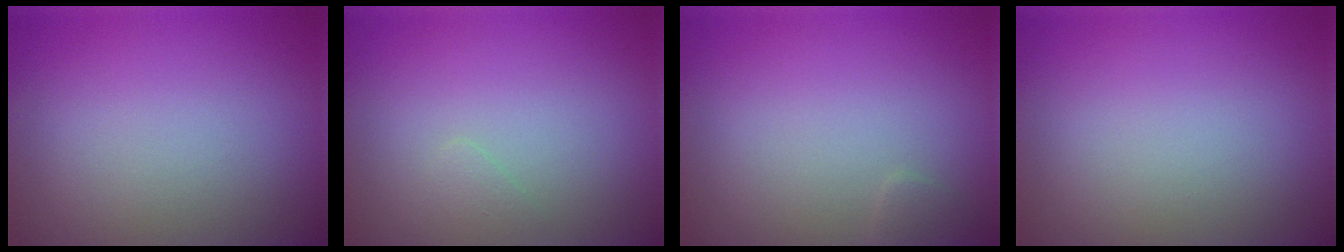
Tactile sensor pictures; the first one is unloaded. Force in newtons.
{"total": 0.6, "press": 0.6, "slide": 0.1}
{"total": 0.7, "press": 0.7, "slide": 0.0}
{"total": 0.0}